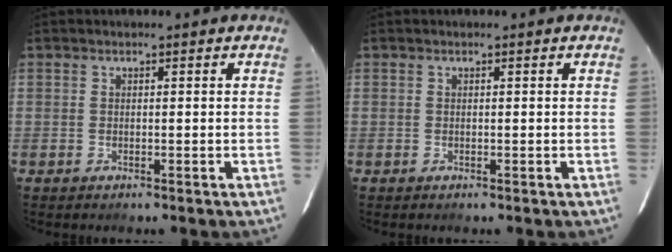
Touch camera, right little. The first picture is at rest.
{"total": 0.0}